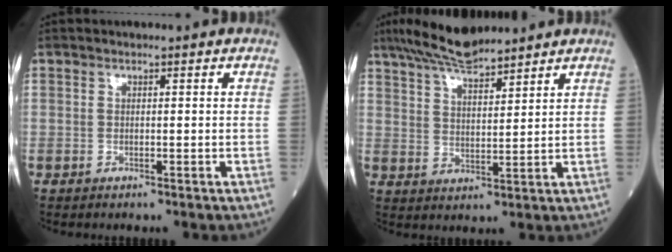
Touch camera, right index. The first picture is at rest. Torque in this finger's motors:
{"motor_torque": [0.58, 0.62, 0.21, 0.04]}